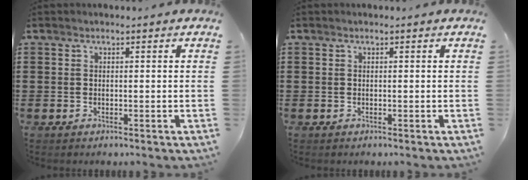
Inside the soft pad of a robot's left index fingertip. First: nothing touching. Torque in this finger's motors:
{"motor_torque": [-0.05, -0.03, -0.02, -0.01]}